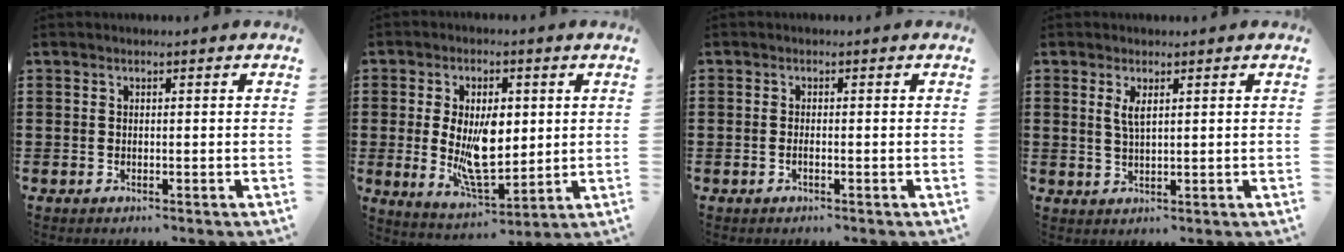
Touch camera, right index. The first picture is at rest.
{"total": 9.0, "force": [0.6, 4.5, 7.8], "torque": [-0.137, -0.002, 0.006]}
{"total": 0.7, "force": [-0.4, 0.0, 0.5], "torque": [-0.010, -0.004, -0.007]}
{"total": 2.6, "force": [1.2, 0.7, 2.2], "torque": [-0.046, 0.003, 0.019]}